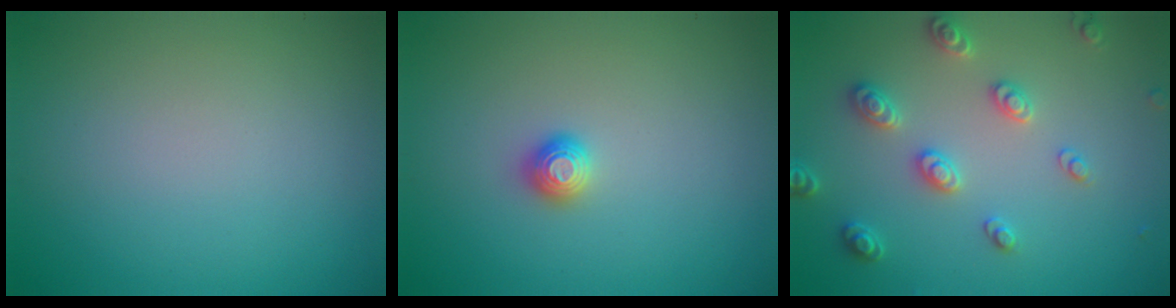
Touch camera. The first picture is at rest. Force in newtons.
{"total": 1.1, "press": 1.1, "slide": 0.1}
{"total": 3.0, "press": 3.0, "slide": 0.7}